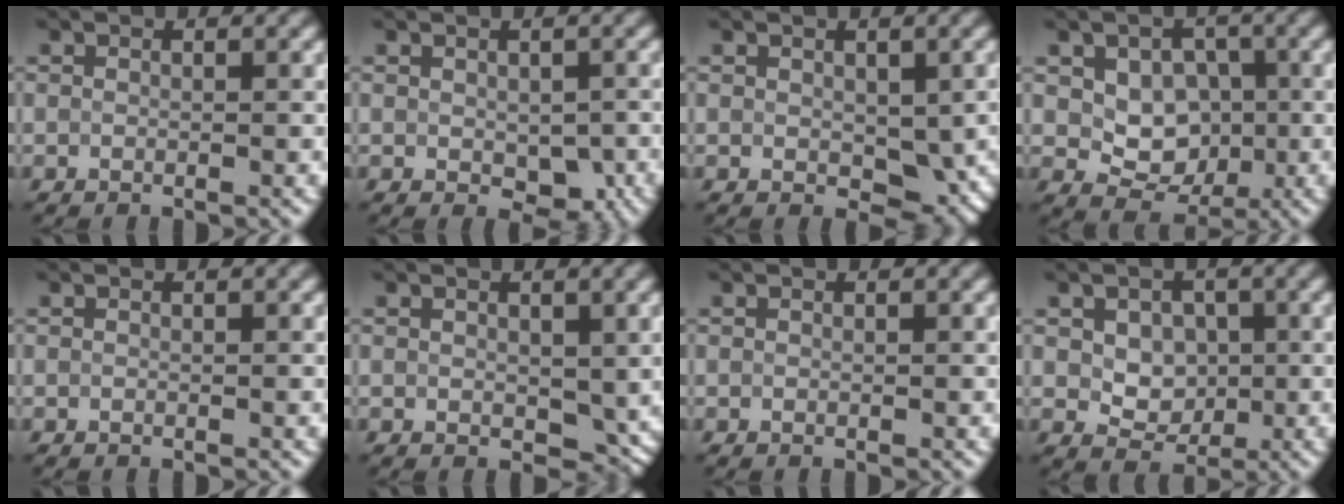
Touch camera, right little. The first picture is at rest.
{"total": 3.7, "force": [-0.7, 2.2, 3.0], "torque": [-0.040, -0.012, -0.003]}
{"total": 4.8, "force": [-0.4, 3.0, 3.7], "torque": [-0.056, -0.014, 0.004]}
{"total": 4.8, "force": [0.2, 3.6, 3.1], "torque": [-0.044, -0.006, 0.007]}
{"total": 0.0}
{"total": 3.9, "force": [0.3, 2.6, 2.8], "torque": [-0.044, -0.011, 0.015]}
{"total": 0.0}
{"total": 3.3, "force": [0.3, 2.6, 2.1], "torque": [-0.035, -0.005, 0.007]}